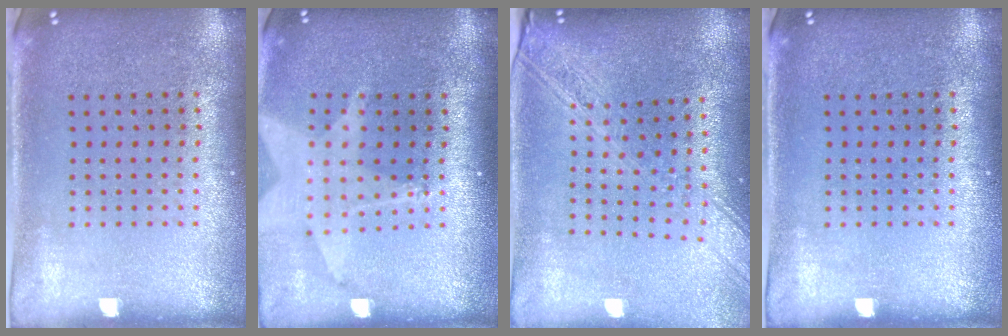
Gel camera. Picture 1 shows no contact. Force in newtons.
{"total": 2.0, "press": 1.5, "slide": 1.2}
{"total": 2.3, "press": 1.9, "slide": 1.2}
{"total": 0.0}